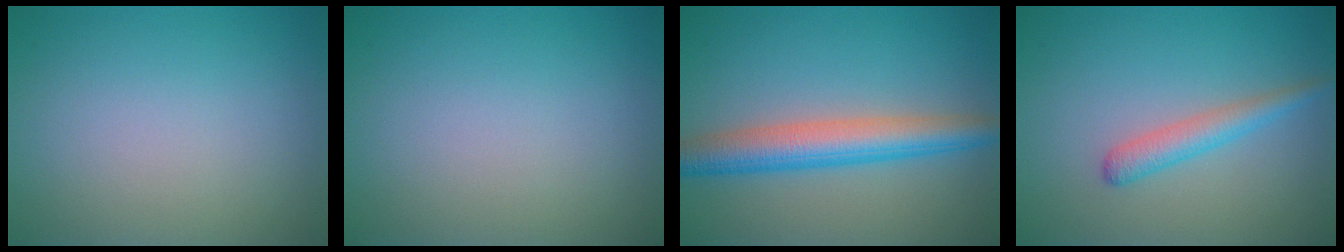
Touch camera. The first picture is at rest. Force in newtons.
{"total": 0.0}
{"total": 5.5, "press": 5.5, "slide": 0.1}
{"total": 2.4, "press": 2.3, "slide": 0.1}